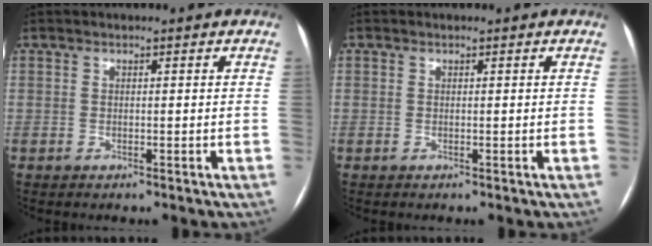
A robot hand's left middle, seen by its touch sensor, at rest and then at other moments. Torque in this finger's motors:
{"motor_torque": [1.33, -0.82, -0.01, -0.09]}